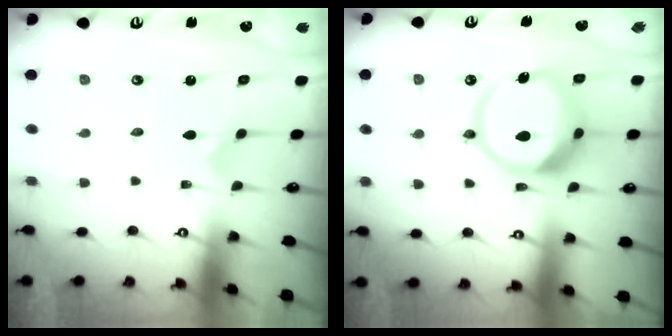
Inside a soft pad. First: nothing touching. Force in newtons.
{"total": 14.0, "press": 13.9, "slide": 1.9}